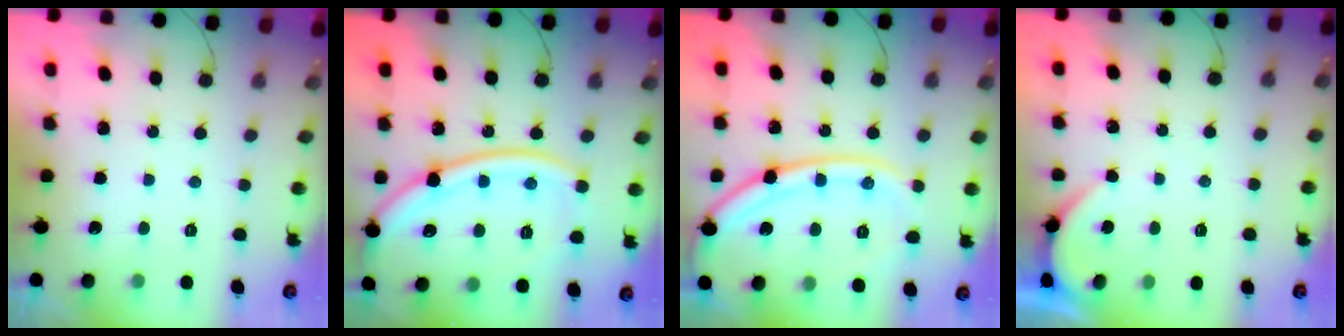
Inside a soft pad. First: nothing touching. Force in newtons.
{"total": 17.2, "press": 17.1, "slide": 2.1}
{"total": 16.5, "press": 16.4, "slide": 1.6}
{"total": 1.9, "press": 1.9, "slide": 0.3}